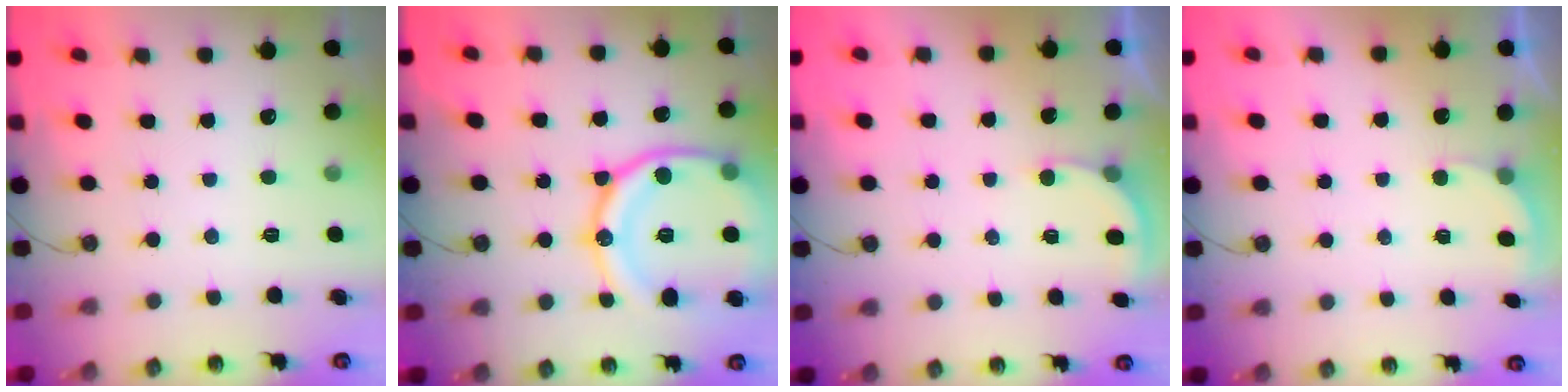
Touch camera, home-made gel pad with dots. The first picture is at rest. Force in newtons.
{"total": 22.0, "press": 21.9, "slide": 2.4}
{"total": 2.9, "press": 2.9, "slide": 0.3}
{"total": 2.3, "press": 2.1, "slide": 0.8}